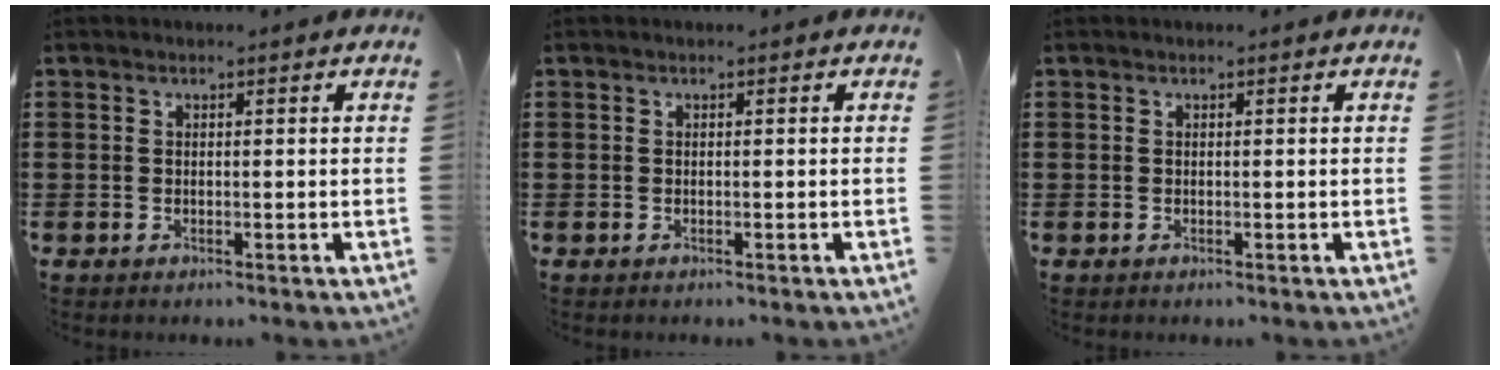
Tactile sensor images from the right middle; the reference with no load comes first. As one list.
[{"total": 0.0}, {"total": 0.0}]